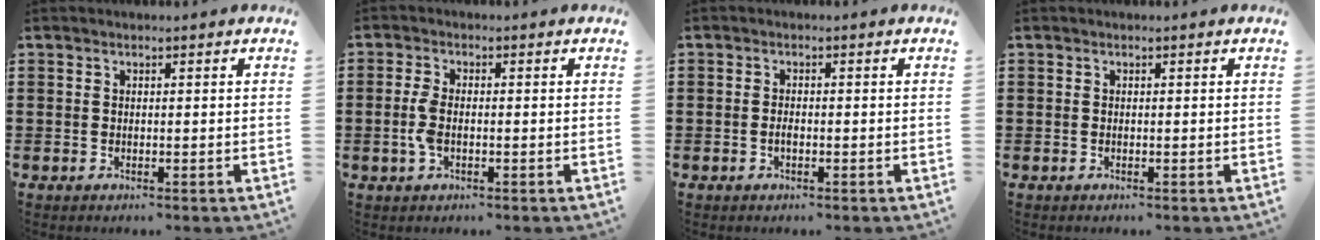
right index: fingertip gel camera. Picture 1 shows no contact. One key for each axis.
{"total": 3.6, "fx": -0.6, "fy": 1.5, "fz": 3.2, "tx": -0.088, "ty": -0.009, "tz": -0.020}
{"total": 1.1, "fx": -0.4, "fy": 0.5, "fz": 0.9, "tx": -0.017, "ty": -0.001, "tz": -0.007}
{"total": 0.0}